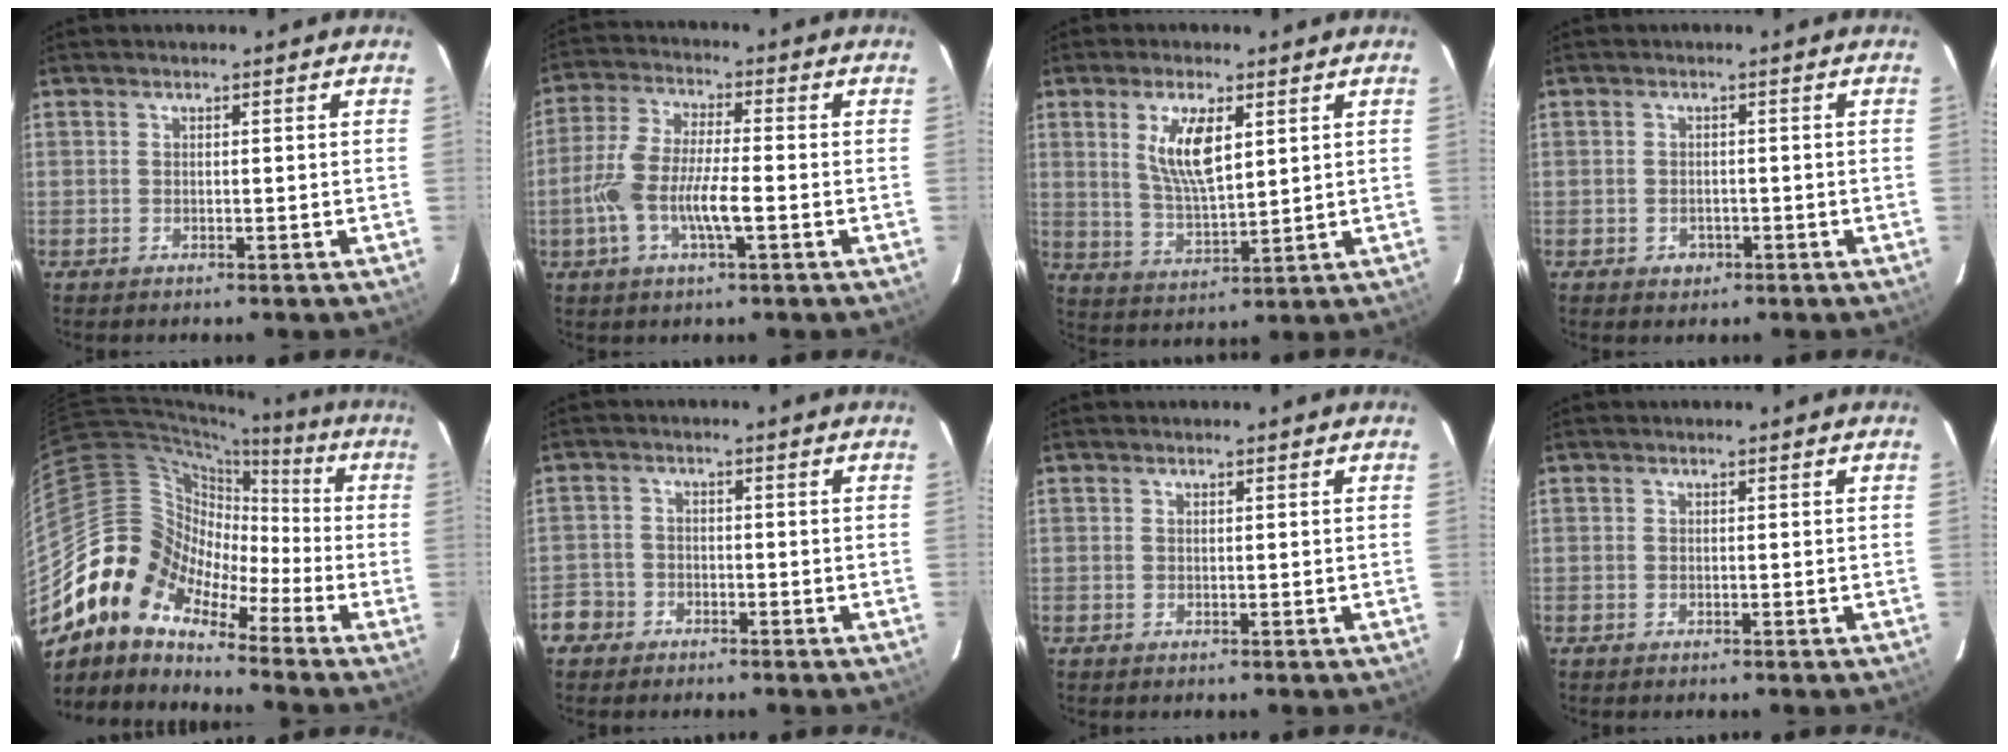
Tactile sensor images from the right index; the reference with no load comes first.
{"total": 10.5, "force": [-2.9, 2.6, 9.7], "torque": [-0.203, -0.002, -0.058]}
{"total": 9.0, "force": [3.2, 3.2, 7.7], "torque": [-0.144, -0.002, 0.070]}
{"total": 2.4, "force": [-1.0, 2.1, 0.7], "torque": [-0.014, 0.000, -0.006]}
{"total": 12.0, "force": [-8.4, 7.6, 4.0], "torque": [-0.071, 0.034, -0.191]}
{"total": 4.9, "force": [-2.9, 3.9, 0.5], "torque": [-0.014, 0.025, -0.057]}
{"total": 0.0}
{"total": 0.0}